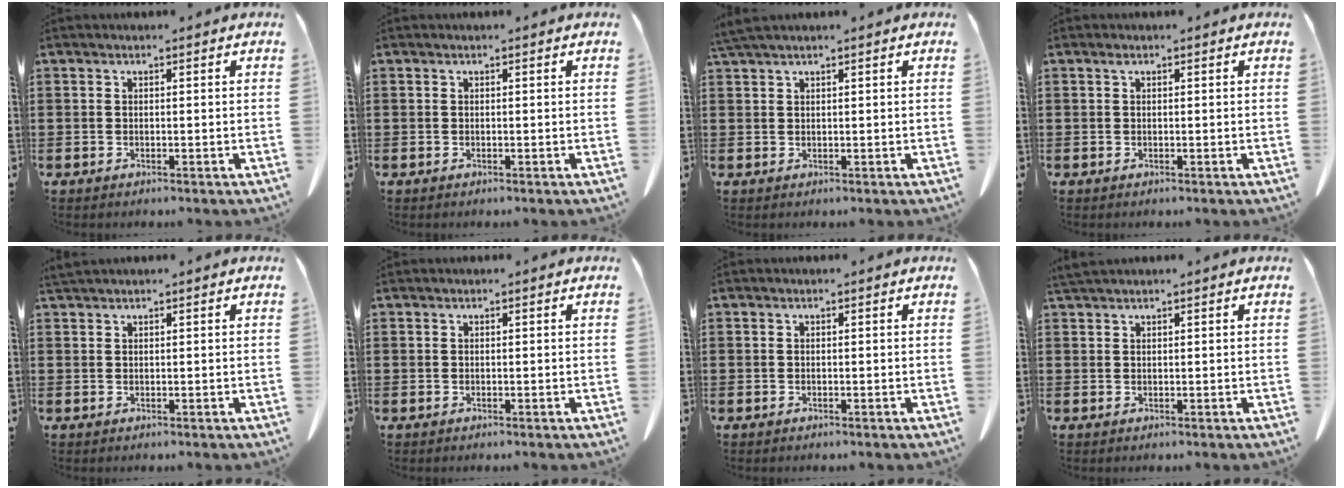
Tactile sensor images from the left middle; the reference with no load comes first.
{"total": 0.0}
{"total": 1.7, "force": [1.4, 0.0, 1.0], "torque": [-0.022, -0.001, 0.027]}
{"total": 0.6, "force": [0.3, 0.2, 0.4], "torque": [-0.011, 0.001, 0.005]}
{"total": 0.9, "force": [0.9, -0.1, 0.3], "torque": [-0.008, -0.003, 0.019]}
{"total": 0.0}
{"total": 0.0}
{"total": 1.4, "force": [1.3, 0.1, 0.5], "torque": [-0.014, -0.003, 0.025]}